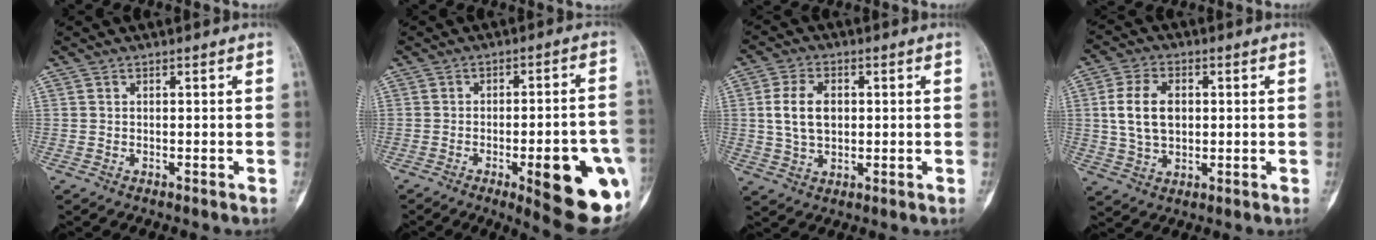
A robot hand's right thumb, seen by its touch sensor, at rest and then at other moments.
{"total": 17.7, "force": [-6.0, 4.5, 16.0], "torque": [-0.153, 0.014, -0.061]}
{"total": 7.9, "force": [1.0, 5.2, 5.8], "torque": [-0.100, 0.001, 0.020]}
{"total": 9.2, "force": [1.1, 6.1, 6.8], "torque": [-0.119, 0.002, 0.025]}